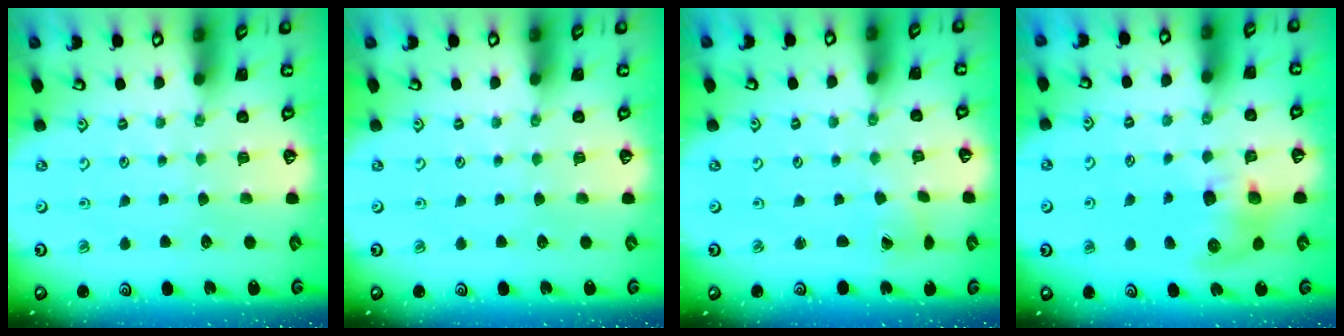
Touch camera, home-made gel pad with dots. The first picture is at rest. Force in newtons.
{"total": 0.0}
{"total": 1.0, "press": 1.0, "slide": 0.1}
{"total": 9.5, "press": 9.4, "slide": 1.1}